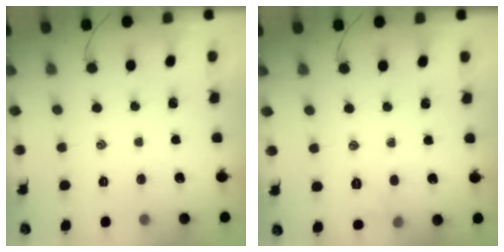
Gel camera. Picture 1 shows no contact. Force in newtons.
{"total": 5.1, "press": 4.9, "slide": 1.4}